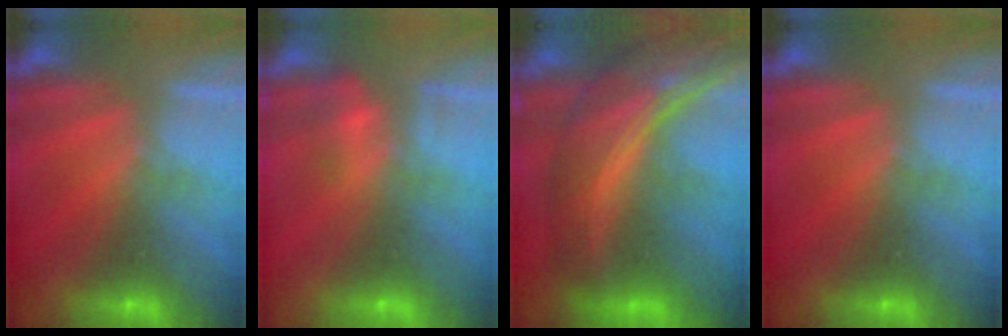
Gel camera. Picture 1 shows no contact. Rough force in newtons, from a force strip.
{"total": 2.2}
{"total": 7.9}
{"total": 0.0}